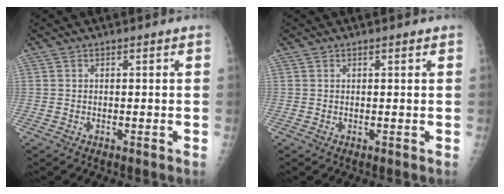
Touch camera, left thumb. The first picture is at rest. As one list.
[{"total": 0.7, "force": [0.5, 0.1, 0.5], "torque": [-0.007, -0.001, 0.008]}]